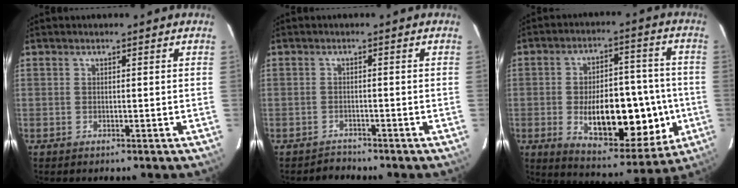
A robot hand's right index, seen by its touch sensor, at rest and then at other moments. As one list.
[{"total": 1.7, "force": [-1.5, 0.4, -0.7], "torque": [0.014, -0.005, -0.024]}, {"total": 18.7, "force": [-3.7, 8.1, 16.4], "torque": [-0.237, 0.013, -0.040]}]